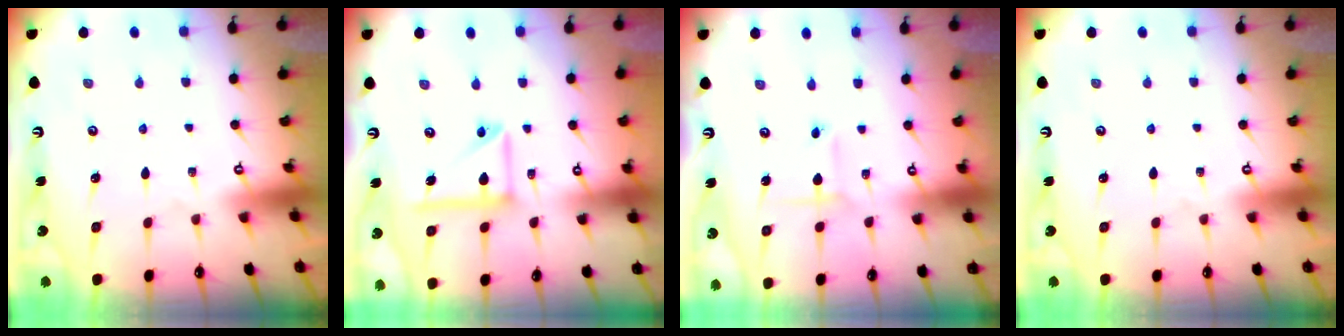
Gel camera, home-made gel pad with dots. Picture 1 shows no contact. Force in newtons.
{"total": 13.6, "press": 13.5, "slide": 1.8}
{"total": 2.9, "press": 2.9, "slide": 0.2}
{"total": 0.0}